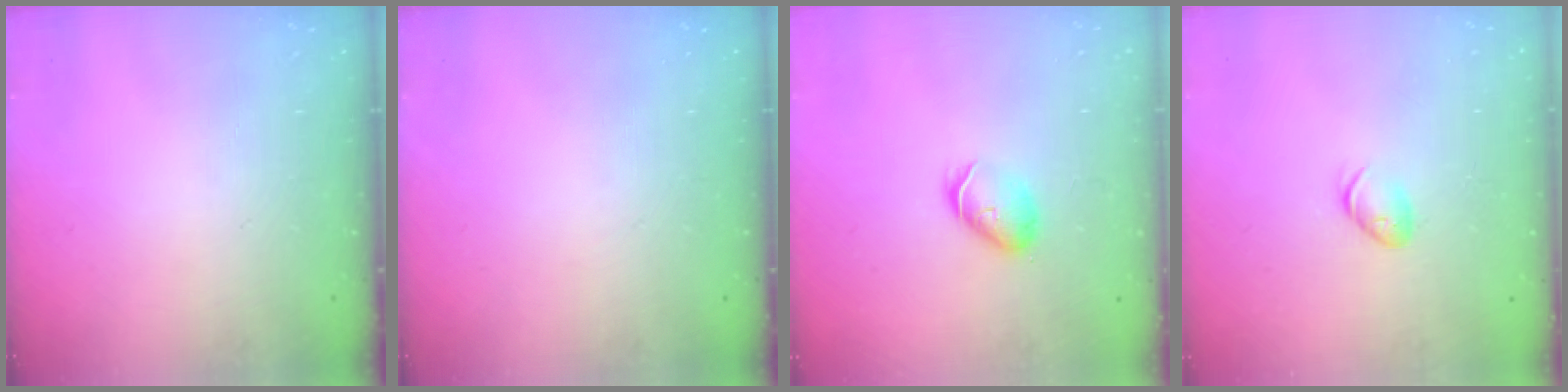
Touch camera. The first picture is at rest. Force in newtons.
{"total": 0.0}
{"total": 6.1, "press": 6.1, "slide": 0.3}
{"total": 5.7, "press": 5.6, "slide": 0.9}